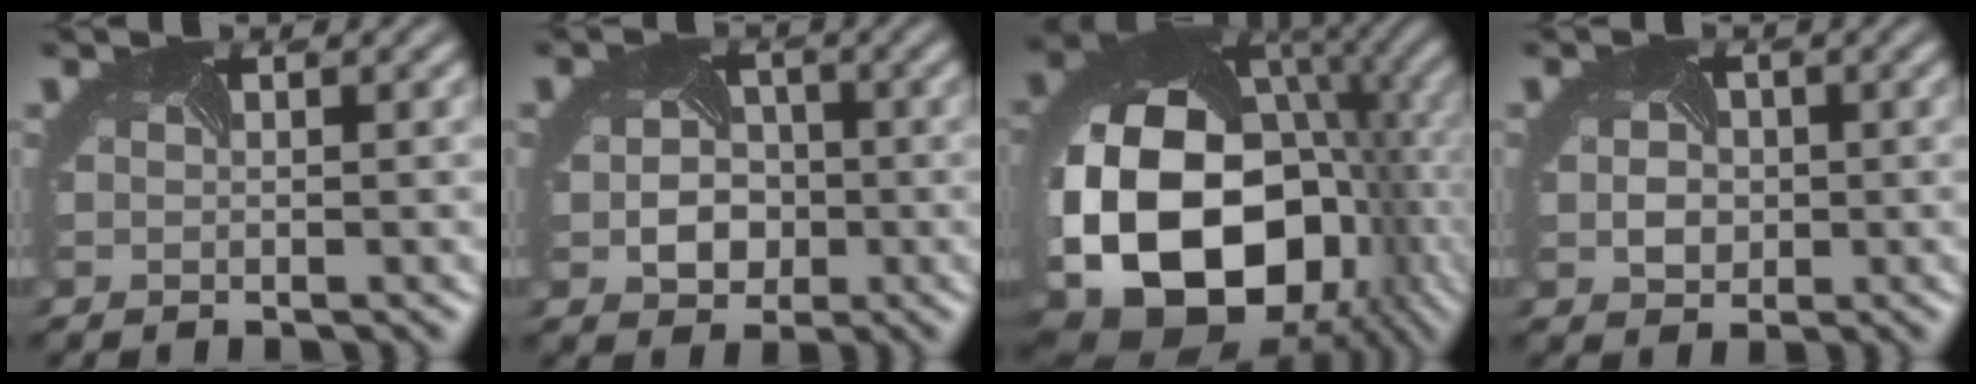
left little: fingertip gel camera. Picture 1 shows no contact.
{"total": 3.4, "force": [-0.7, 3.0, 1.4], "torque": [-0.033, -0.005, -0.014]}
{"total": 19.2, "force": [-3.1, 14.6, 12.2], "torque": [-0.263, -0.050, -0.013]}
{"total": 2.0, "force": [-0.2, 1.9, 0.6], "torque": [-0.021, -0.001, -0.009]}